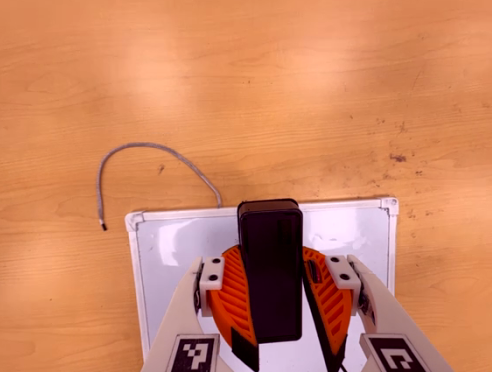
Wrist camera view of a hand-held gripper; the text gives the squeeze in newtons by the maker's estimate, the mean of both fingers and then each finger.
{"total": 10.2, "left": 10.1, "right": 10.4}